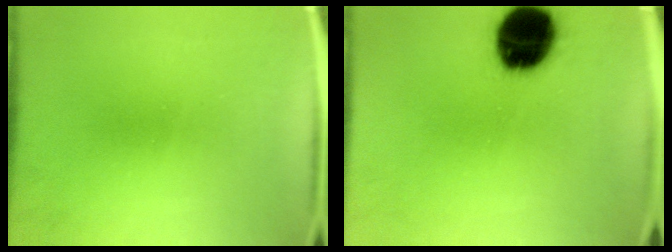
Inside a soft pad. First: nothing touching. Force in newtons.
{"total": 19.5}